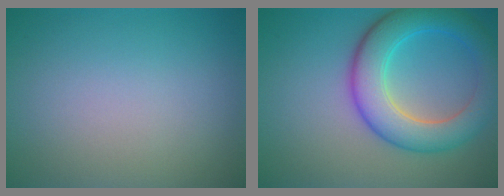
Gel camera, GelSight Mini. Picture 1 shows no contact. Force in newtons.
{"total": 7.1, "press": 7.1, "slide": 0.3}